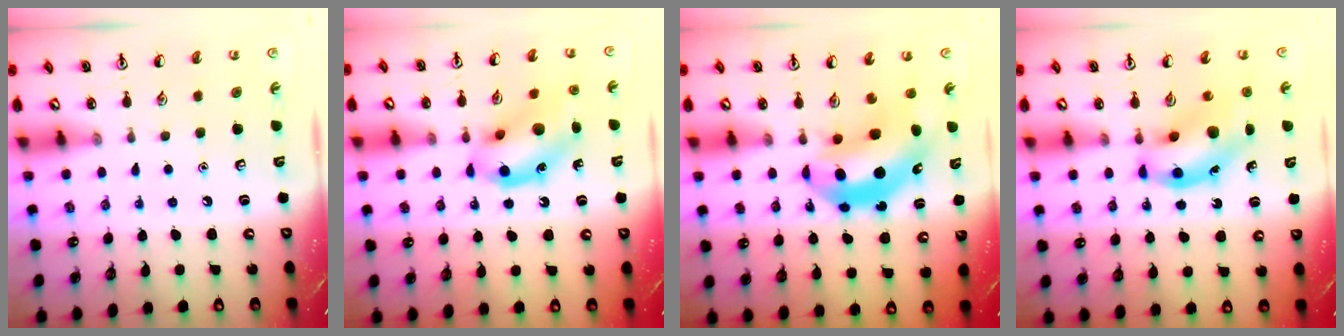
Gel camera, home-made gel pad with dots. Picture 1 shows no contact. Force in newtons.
{"total": 13.0, "press": 12.9, "slide": 1.9}
{"total": 10.9, "press": 10.4, "slide": 3.1}
{"total": 11.3, "press": 10.9, "slide": 3.0}